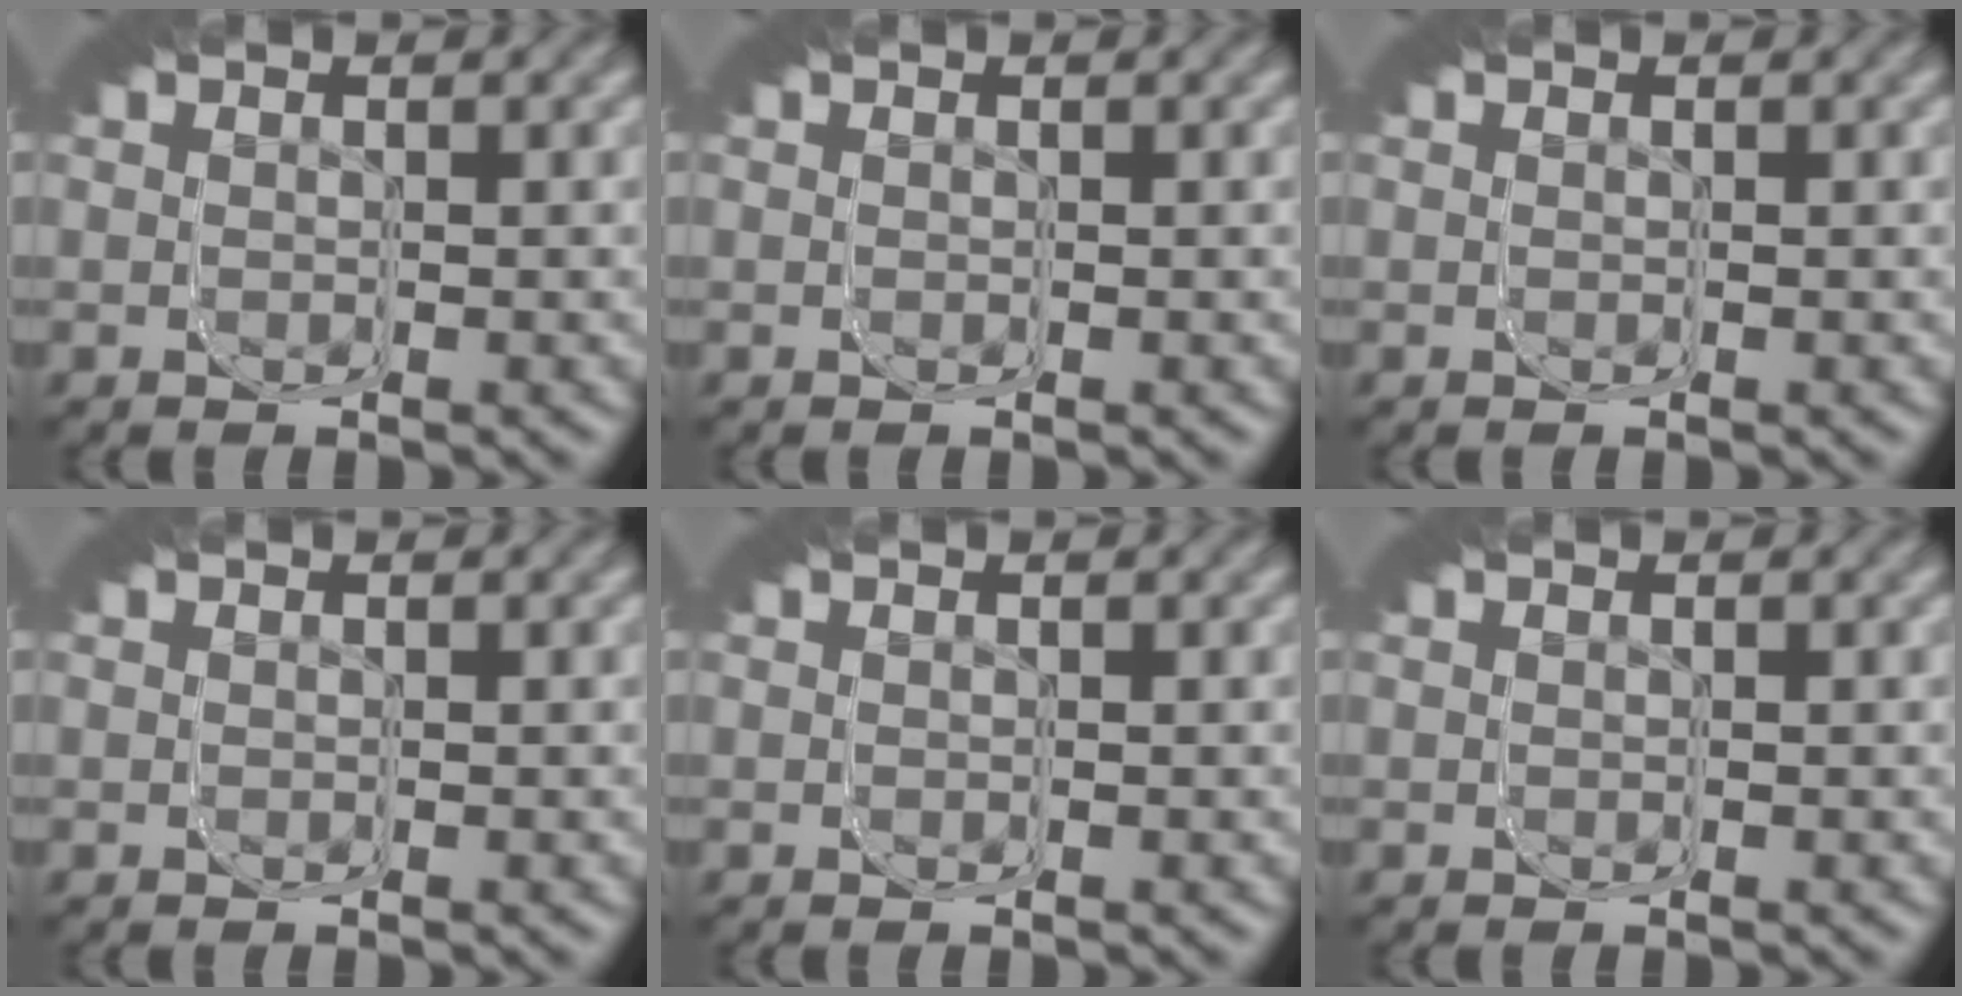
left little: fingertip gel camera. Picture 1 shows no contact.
{"total": 0.0}
{"total": 0.0}
{"total": 0.0}
{"total": 0.0}
{"total": 0.0}